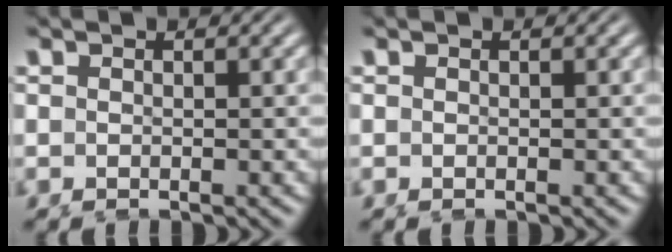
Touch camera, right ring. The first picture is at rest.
{"total": 0.0}